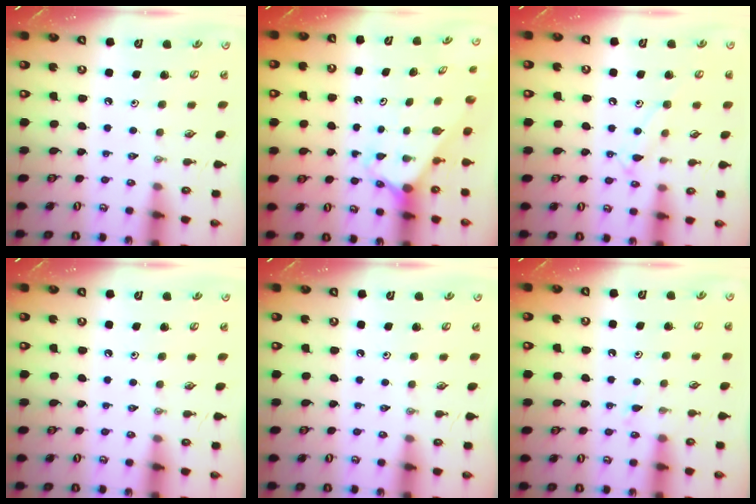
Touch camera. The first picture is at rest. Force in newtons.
{"total": 2.3, "press": 2.3, "slide": 0.2}
{"total": 9.1, "press": 9.0, "slide": 0.8}
{"total": 0.0}
{"total": 0.0}
{"total": 4.5, "press": 4.5, "slide": 0.4}